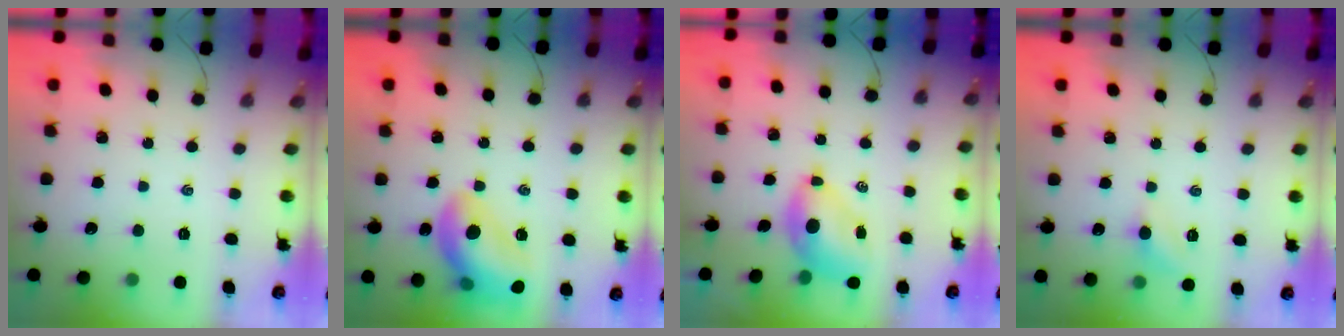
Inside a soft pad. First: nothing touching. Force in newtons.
{"total": 16.6, "press": 16.4, "slide": 2.3}
{"total": 6.7, "press": 6.6, "slide": 1.3}
{"total": 6.0, "press": 5.8, "slide": 1.5}